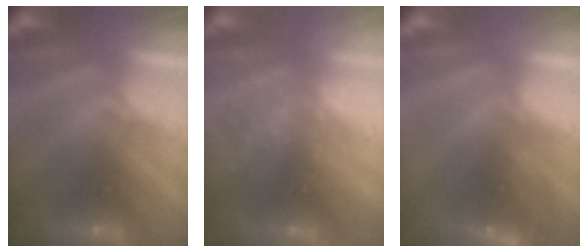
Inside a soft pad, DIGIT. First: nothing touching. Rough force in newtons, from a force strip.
{"total": 2.4}
{"total": 2.6}